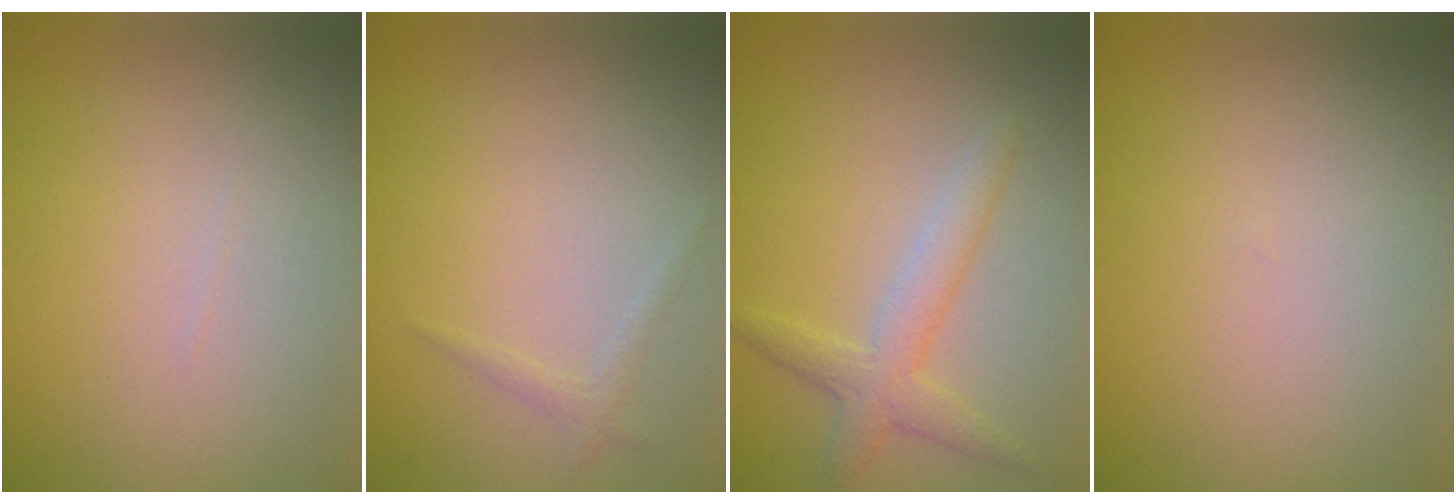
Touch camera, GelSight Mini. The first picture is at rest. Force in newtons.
{"total": 0.9, "press": 0.9, "slide": 0.0}
{"total": 3.0, "press": 3.0, "slide": 0.1}
{"total": 0.0}